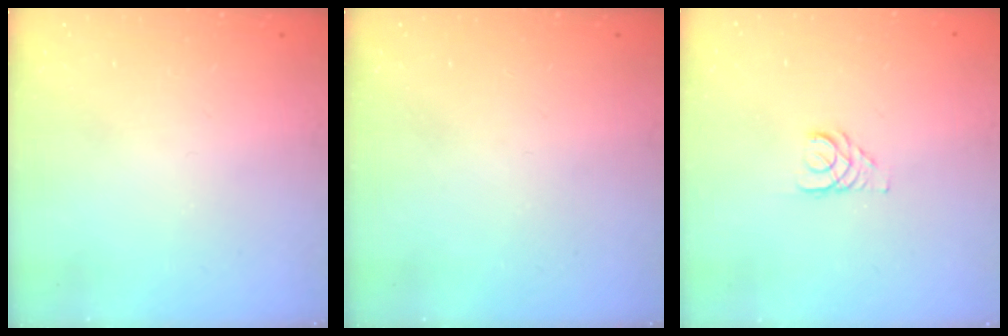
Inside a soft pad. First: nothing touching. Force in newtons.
{"total": 0.0}
{"total": 2.9, "press": 2.9, "slide": 0.3}